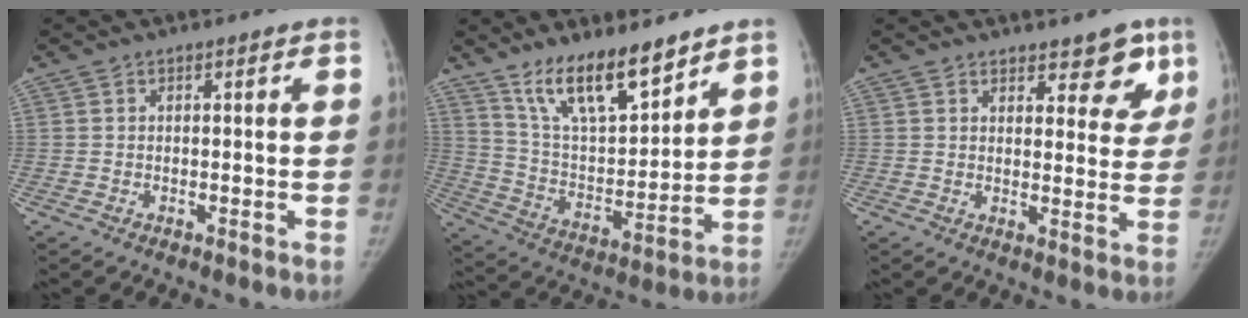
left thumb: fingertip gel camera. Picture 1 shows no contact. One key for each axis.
{"total": 15.7, "fx": 11.7, "fy": 5.1, "fz": 9.2, "tx": -0.124, "ty": -0.073, "tz": 0.219}
{"total": 6.4, "fx": 4.5, "fy": 3.3, "fz": 3.2, "tx": 0.003, "ty": -0.025, "tz": 0.059}